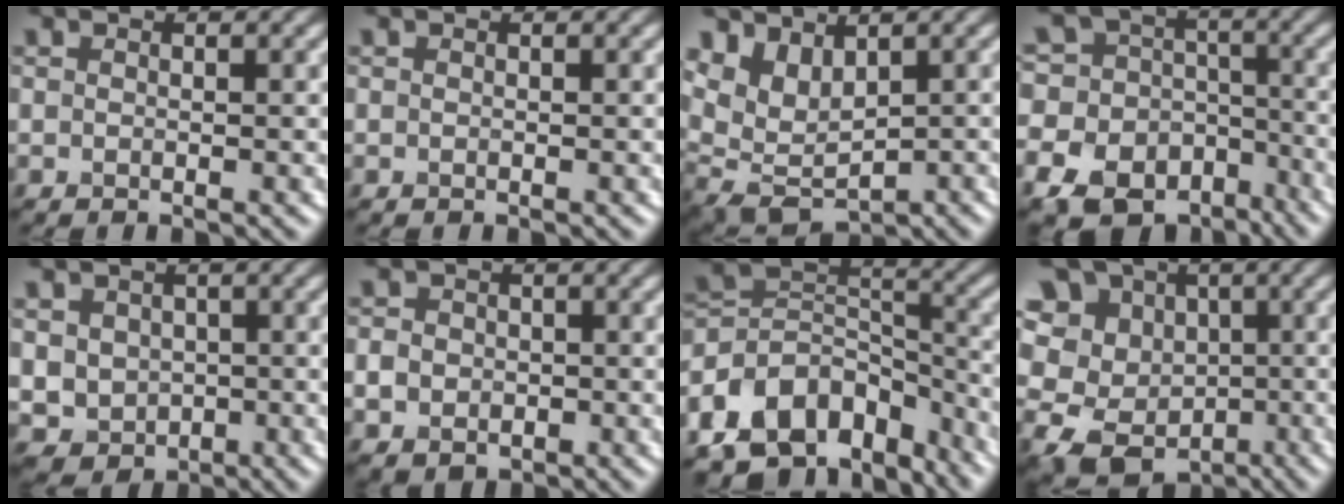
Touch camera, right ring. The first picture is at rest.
{"total": 0.0}
{"total": 4.6, "force": [2.2, 2.5, 3.1], "torque": [-0.065, -0.015, 0.051]}
{"total": 15.2, "force": [-8.9, 11.6, 4.2], "torque": [-0.092, -0.033, -0.141]}
{"total": 4.7, "force": [-0.2, 4.3, 1.9], "torque": [-0.037, -0.006, -0.007]}
{"total": 3.1, "force": [-0.5, 2.7, 1.5], "torque": [-0.019, -0.005, -0.011]}
{"total": 11.3, "force": [-7.4, 6.9, 5.0], "torque": [-0.095, 0.018, -0.127]}
{"total": 13.6, "force": [2.1, 12.0, 6.1], "torque": [-0.149, 0.032, 0.019]}